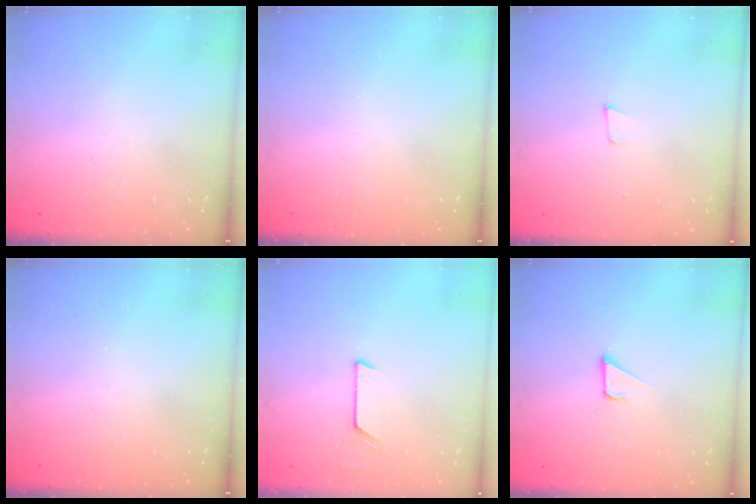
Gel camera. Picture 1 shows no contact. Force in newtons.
{"total": 0.0}
{"total": 3.4, "press": 2.1, "slide": 2.7}
{"total": 0.0}
{"total": 5.9, "press": 5.9, "slide": 0.5}
{"total": 2.1, "press": 2.1, "slide": 0.1}